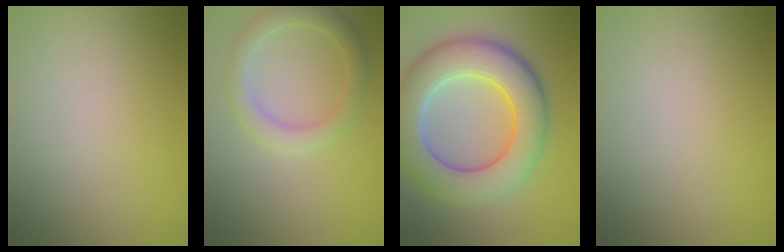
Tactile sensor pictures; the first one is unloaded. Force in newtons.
{"total": 2.9, "press": 2.9, "slide": 0.1}
{"total": 9.5, "press": 9.5, "slide": 0.3}
{"total": 0.0}